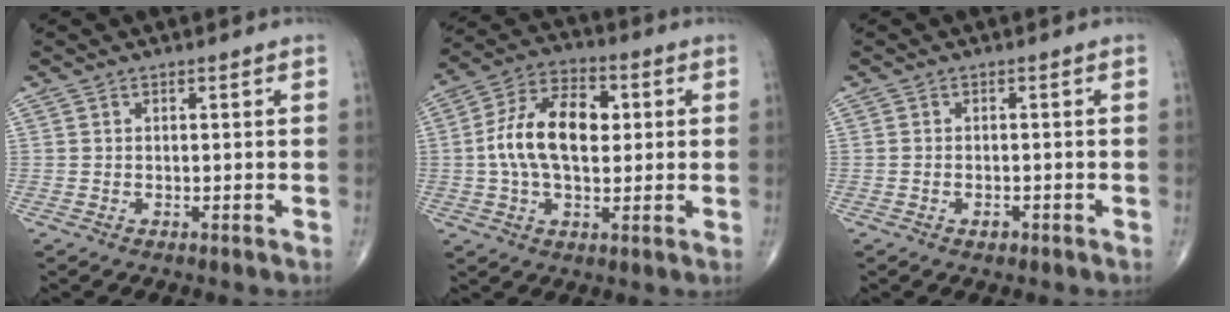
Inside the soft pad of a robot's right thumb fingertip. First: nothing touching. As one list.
[{"total": 14.1, "force": [1.2, 8.2, 11.4], "torque": [-0.196, 0.024, 0.014]}, {"total": 1.4, "force": [-0.8, 0.8, 0.8], "torque": [-0.014, 0.004, -0.011]}]